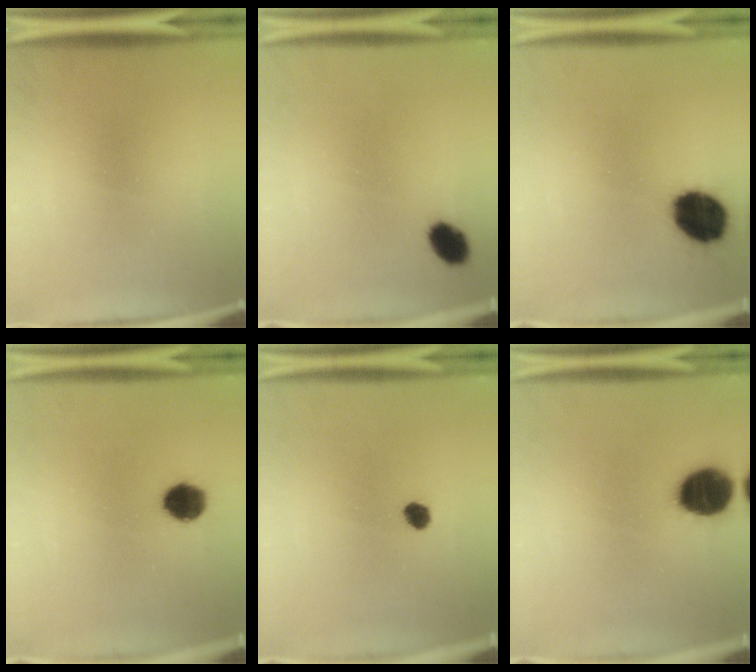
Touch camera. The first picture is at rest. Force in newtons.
{"total": 4.7}
{"total": 13.9}
{"total": 6.9}
{"total": 2.5}
{"total": 12.3}